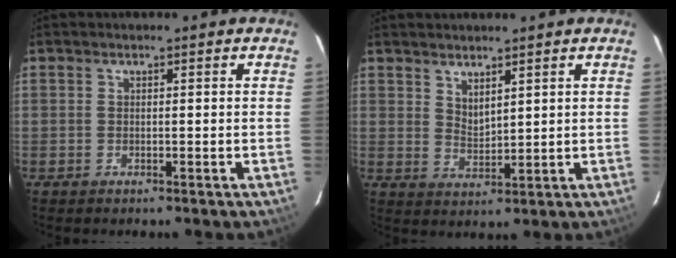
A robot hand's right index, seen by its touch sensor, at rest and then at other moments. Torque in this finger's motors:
{"motor_torque": [-0.09, 0.03, -0.04, 0.00]}